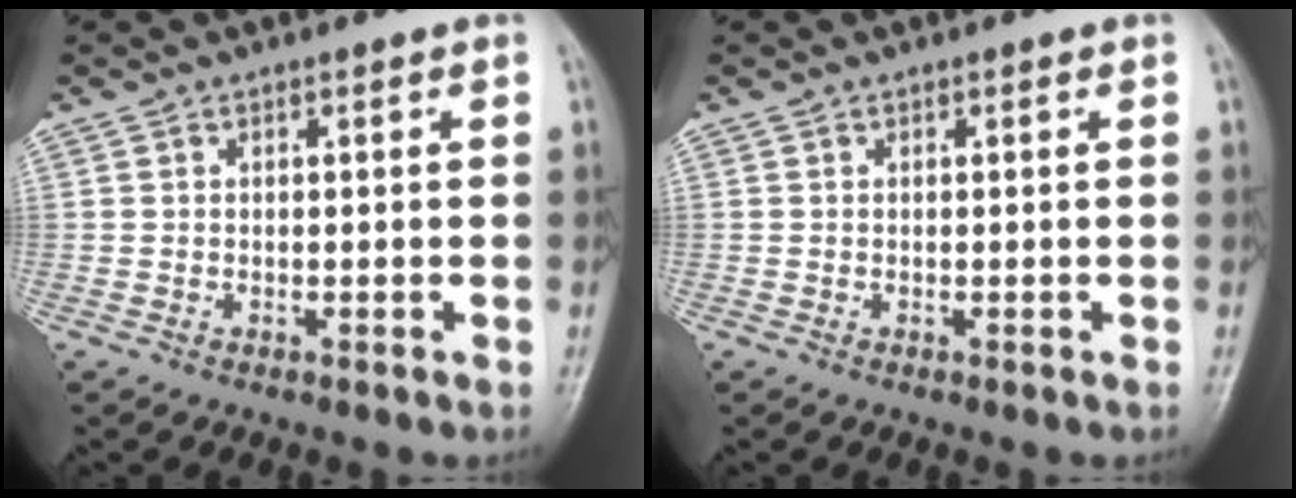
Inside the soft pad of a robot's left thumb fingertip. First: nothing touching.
{"total": 0.0}